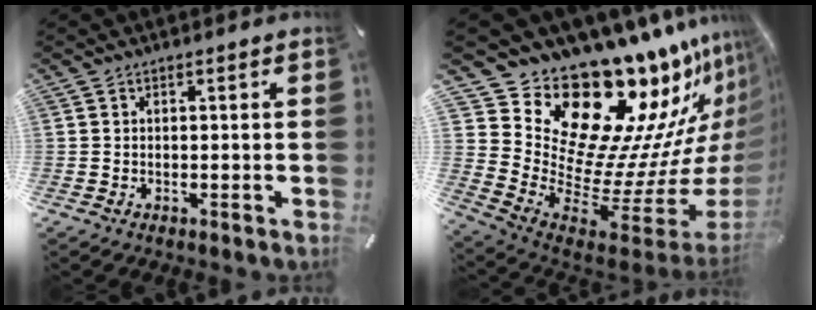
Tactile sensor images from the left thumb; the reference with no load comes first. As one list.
[{"total": 23.4, "force": [16.6, 12.9, 10.2], "torque": [-0.127, -0.205, 0.333]}]